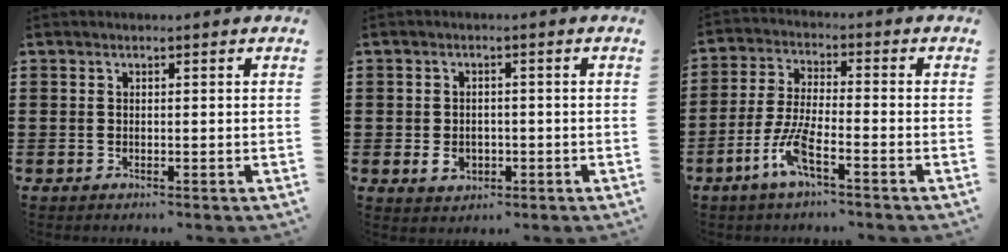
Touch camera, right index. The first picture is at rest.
{"total": 2.4, "force": [-0.6, 1.9, 1.3], "torque": [-0.031, 0.001, -0.012]}
{"total": 6.9, "force": [-4.2, 1.0, 5.4], "torque": [-0.137, -0.019, -0.084]}